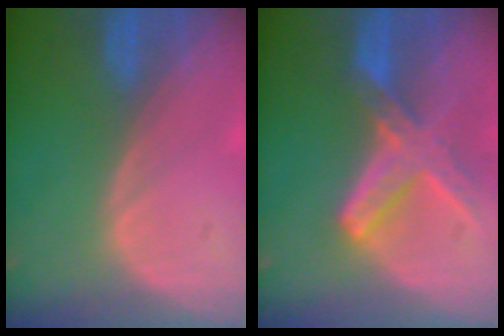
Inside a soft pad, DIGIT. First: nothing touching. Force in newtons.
{"total": 8.2, "press": 7.2, "slide": 3.9}